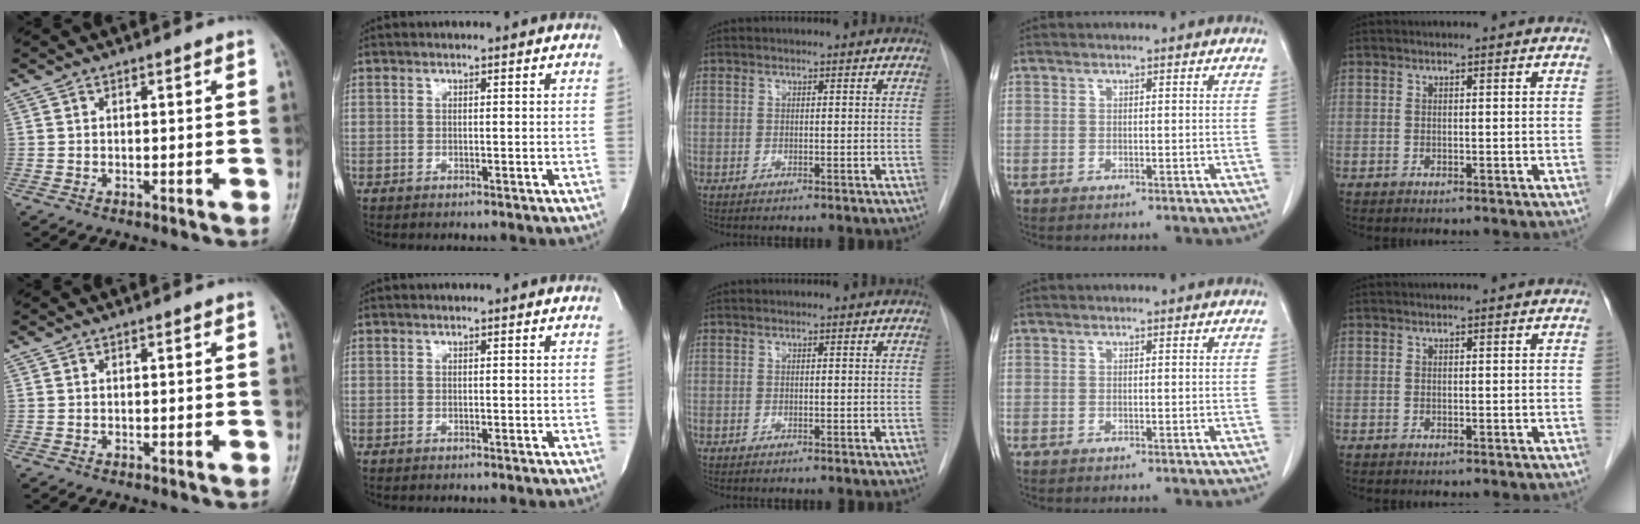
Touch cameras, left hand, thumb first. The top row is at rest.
{}